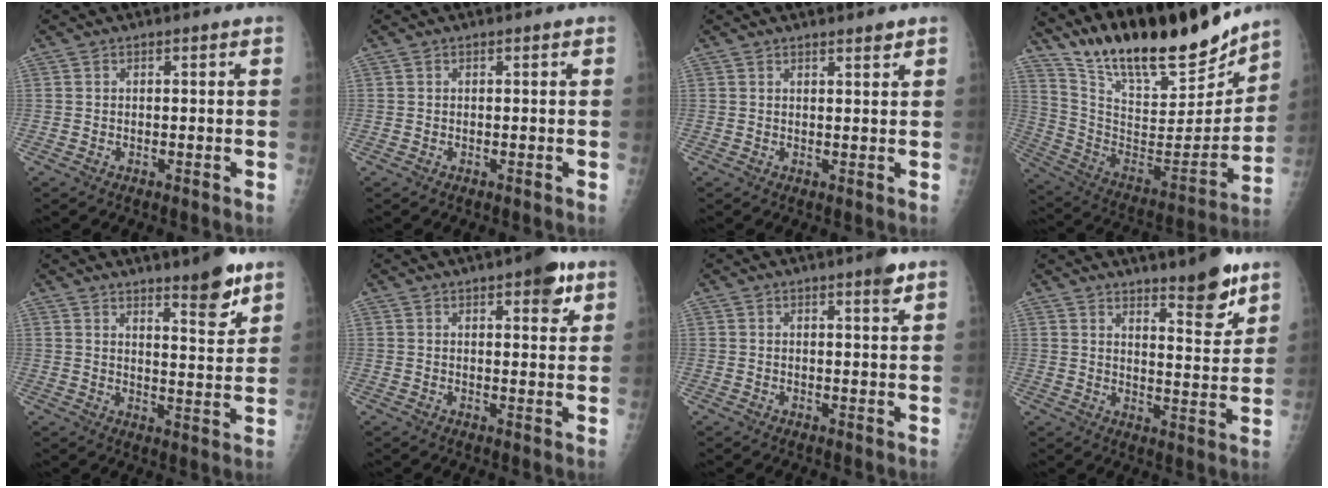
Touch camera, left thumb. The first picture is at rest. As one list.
[{"total": 0.0}, {"total": 1.7, "force": [1.4, 0.3, 0.9], "torque": [-0.010, -0.010, 0.021]}, {"total": 25.2, "force": [21.2, 6.5, 12.1], "torque": [-0.168, -0.106, 0.358]}, {"total": 8.8, "force": [6.2, 1.9, 6.0], "torque": [-0.070, -0.046, 0.091]}, {"total": 6.5, "force": [3.6, 2.4, 4.9], "torque": [-0.045, -0.013, 0.040]}, {"total": 3.2, "force": [2.1, 0.4, 2.4], "torque": [-0.030, -0.011, 0.026]}, {"total": 9.9, "force": [7.1, 2.3, 6.5], "torque": [-0.073, -0.056, 0.109]}]